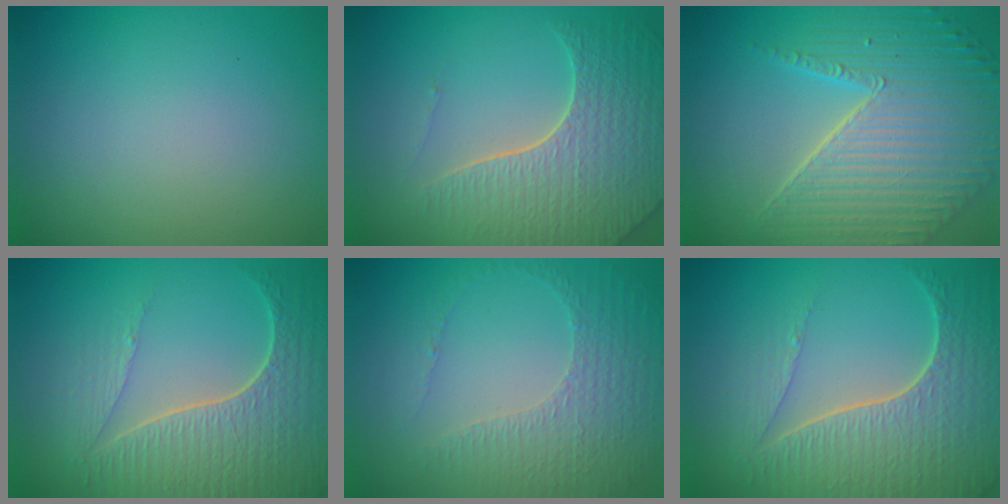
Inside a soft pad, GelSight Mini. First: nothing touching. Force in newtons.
{"total": 7.6, "press": 5.6, "slide": 5.1}
{"total": 7.1, "press": 5.6, "slide": 4.4}
{"total": 7.1, "press": 5.3, "slide": 4.6}
{"total": 4.4, "press": 3.1, "slide": 3.1}
{"total": 7.4, "press": 5.4, "slide": 5.1}